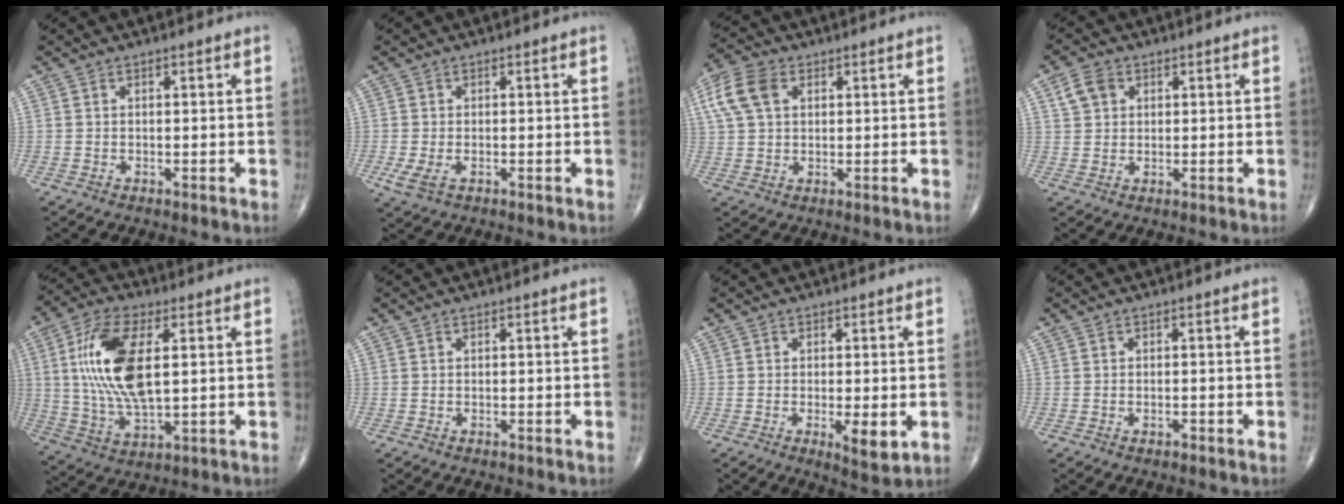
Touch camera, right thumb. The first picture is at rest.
{"total": 3.0, "force": [-0.9, 1.6, 2.4], "torque": [-0.060, -0.006, -0.015]}
{"total": 8.5, "force": [2.9, 5.6, 5.8], "torque": [-0.122, 0.013, 0.055]}
{"total": 4.6, "force": [1.8, 3.5, 2.3], "torque": [-0.031, 0.001, 0.035]}
{"total": 16.3, "force": [3.0, 7.2, 14.3], "torque": [-0.284, -0.007, 0.059]}
{"total": 0.0}
{"total": 4.8, "force": [-1.0, 1.5, 4.4], "torque": [-0.072, -0.015, -0.016]}
{"total": 0.7, "force": [-0.4, 0.4, 0.5], "torque": [-0.009, 0.004, -0.006]}